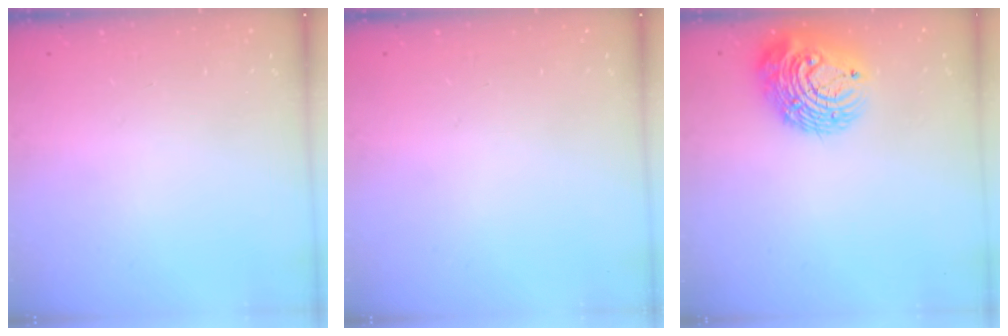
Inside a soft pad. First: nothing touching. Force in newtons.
{"total": 0.0}
{"total": 14.9, "press": 14.8, "slide": 1.2}